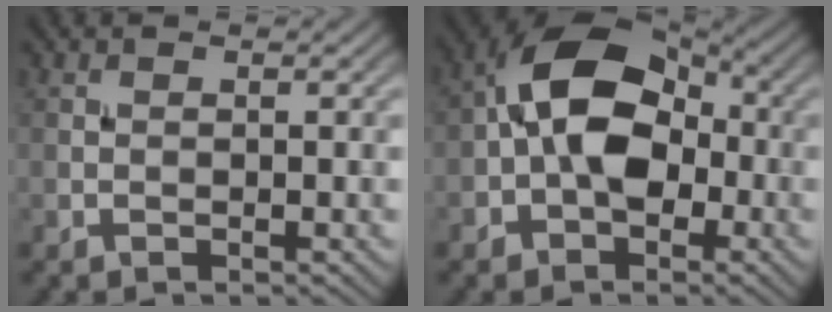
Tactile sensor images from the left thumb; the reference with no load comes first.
{"total": 11.2, "force": [-0.8, 7.3, 8.4], "torque": [-0.143, 0.024, -0.032]}